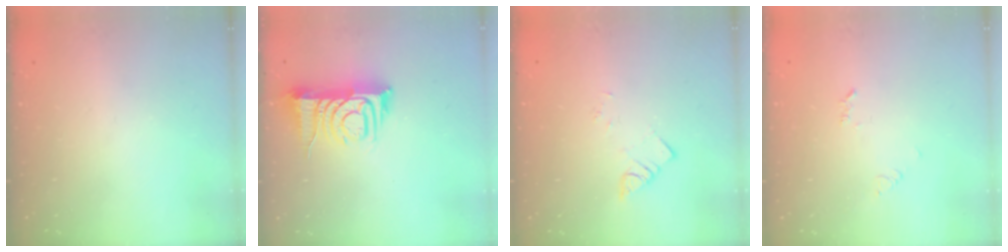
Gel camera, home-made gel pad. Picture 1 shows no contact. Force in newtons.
{"total": 9.4, "press": 9.3, "slide": 1.2}
{"total": 2.2, "press": 2.2, "slide": 0.2}
{"total": 4.1, "press": 4.0, "slide": 0.5}